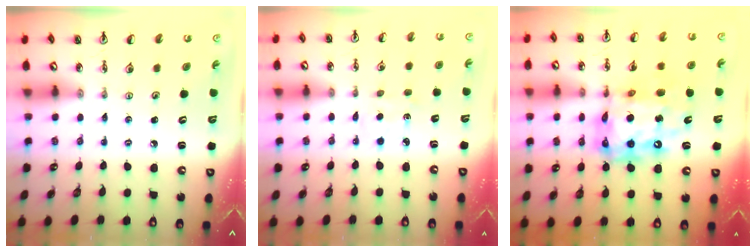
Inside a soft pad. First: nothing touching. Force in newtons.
{"total": 2.7, "press": 2.7, "slide": 0.4}
{"total": 17.7, "press": 17.5, "slide": 2.3}